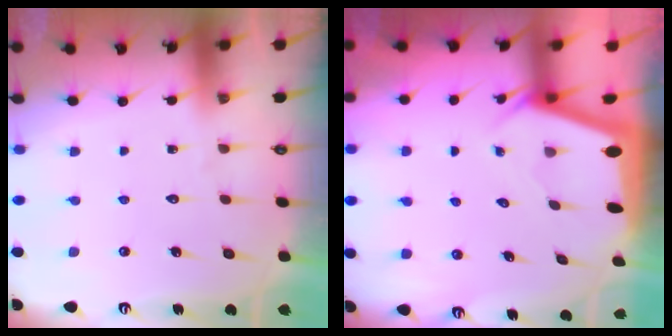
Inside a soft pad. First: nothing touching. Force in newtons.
{"total": 2.2, "press": 2.2, "slide": 0.0}